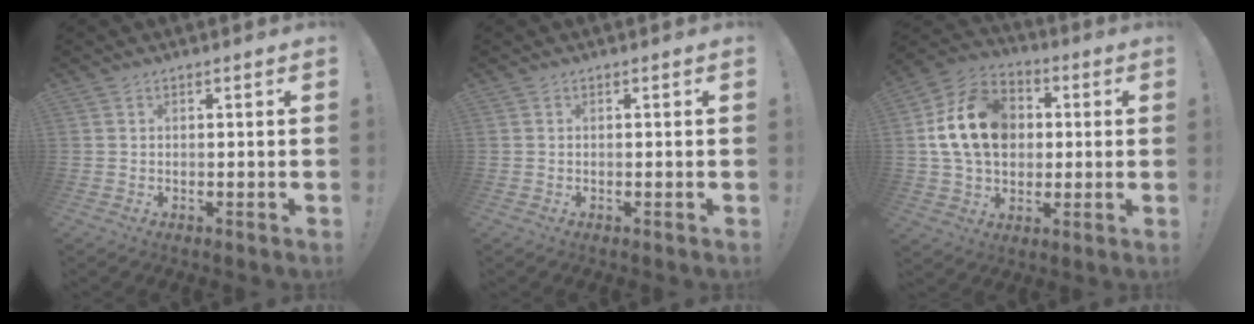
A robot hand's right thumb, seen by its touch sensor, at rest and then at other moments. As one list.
[{"total": 0.0}, {"total": 18.7, "force": [2.9, 14.3, 11.6], "torque": [-0.196, 0.011, 0.063]}]